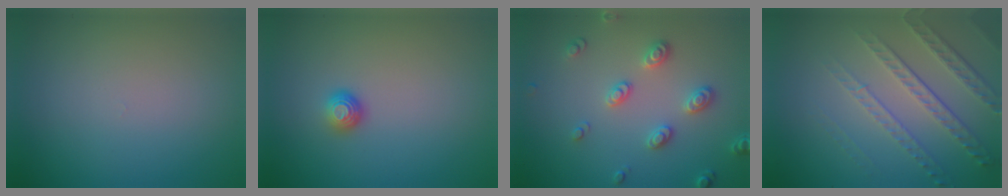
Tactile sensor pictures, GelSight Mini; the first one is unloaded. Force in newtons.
{"total": 1.3, "press": 1.0, "slide": 0.9}
{"total": 2.9, "press": 2.7, "slide": 1.1}
{"total": 4.9, "press": 3.3, "slide": 3.7}